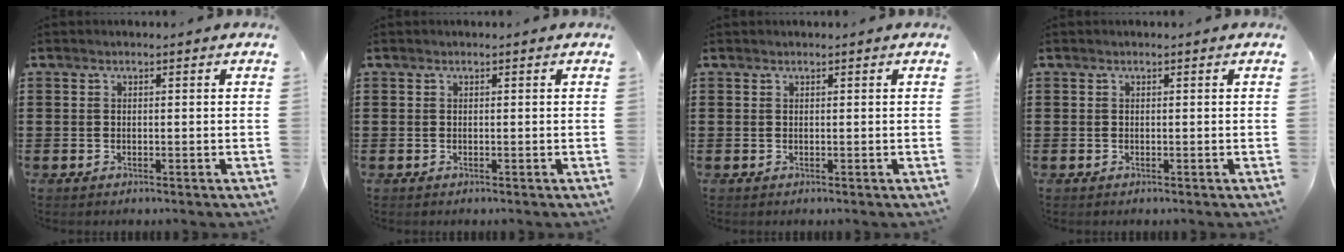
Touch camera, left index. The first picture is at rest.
{"total": 0.0}
{"total": 0.0}
{"total": 0.0}